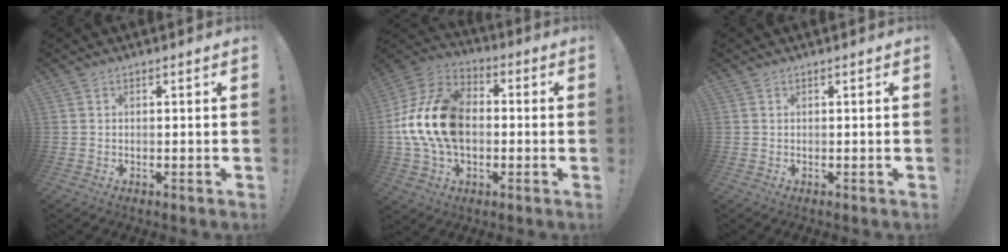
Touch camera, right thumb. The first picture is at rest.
{"total": 20.9, "force": [-0.3, 14.5, 15.0], "torque": [-0.278, 0.030, 0.005]}
{"total": 0.0}